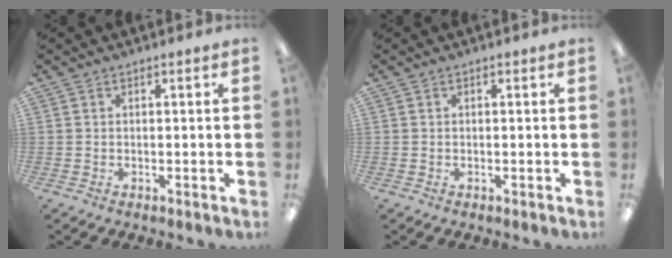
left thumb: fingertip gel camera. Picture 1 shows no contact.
{"total": 0.0}